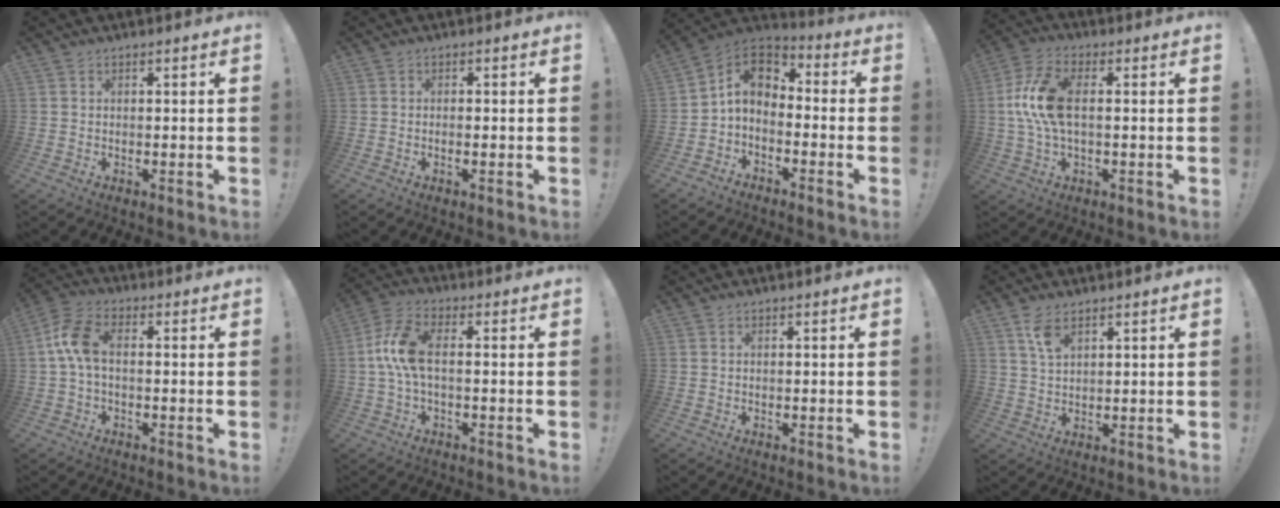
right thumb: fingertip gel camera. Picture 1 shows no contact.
{"total": 1.2, "force": [-0.6, 0.1, 1.1], "torque": [-0.018, 0.000, -0.011]}
{"total": 7.9, "force": [0.1, 5.7, 5.4], "torque": [-0.094, 0.009, 0.008]}
{"total": 12.2, "force": [0.8, 5.8, 10.6], "torque": [-0.211, 0.004, 0.018]}
{"total": 8.8, "force": [0.5, 4.9, 7.3], "torque": [-0.152, 0.014, 0.016]}
{"total": 10.0, "force": [0.3, 4.3, 9.0], "torque": [-0.187, 0.006, 0.009]}
{"total": 0.0}
{"total": 5.5, "force": [3.3, 2.4, 3.6], "torque": [-0.070, -0.010, 0.060]}